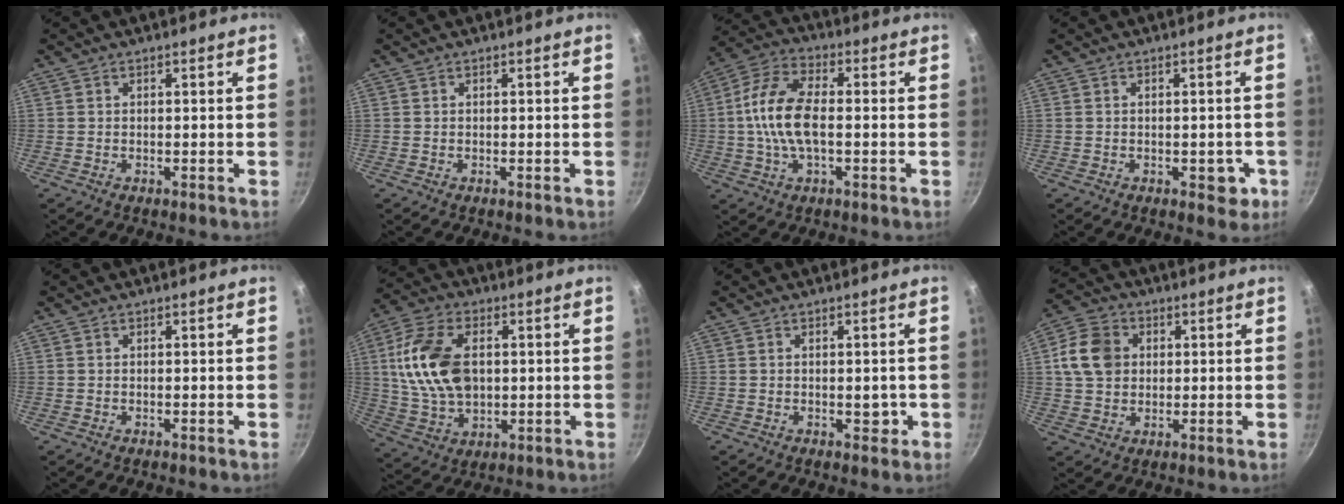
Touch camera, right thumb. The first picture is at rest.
{"total": 0.0}
{"total": 12.7, "force": [-0.5, 6.4, 11.0], "torque": [-0.215, 0.029, -0.024]}
{"total": 3.9, "force": [-1.2, 2.3, 2.9], "torque": [-0.011, 0.010, -0.011]}
{"total": 0.0}
{"total": 16.4, "force": [2.1, 10.5, 12.4], "torque": [-0.225, 0.002, 0.042]}
{"total": 2.3, "force": [-0.4, 1.4, 1.7], "torque": [-0.008, 0.003, -0.005]}
{"total": 9.9, "force": [1.8, 8.0, 5.4], "torque": [-0.080, 0.007, 0.022]}